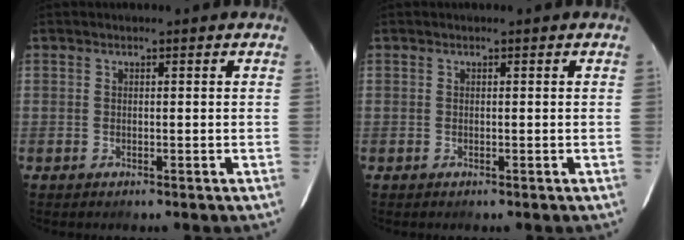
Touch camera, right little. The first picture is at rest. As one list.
[{"total": 0.0}]